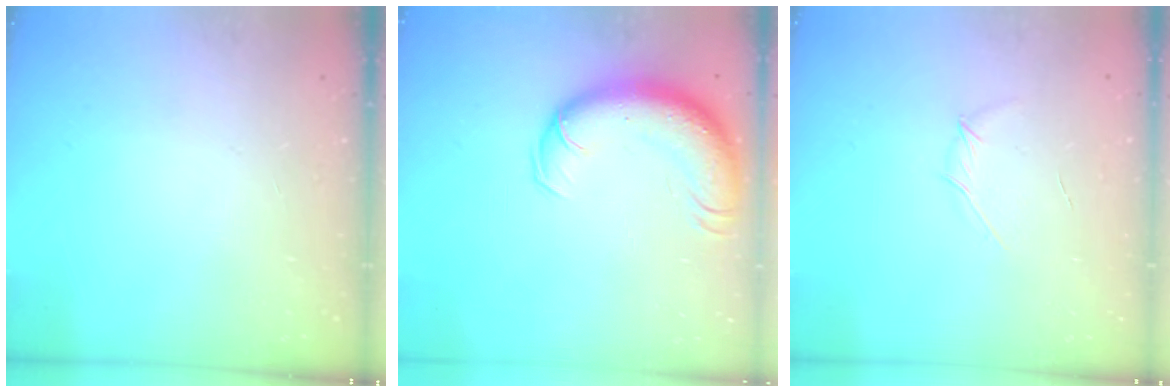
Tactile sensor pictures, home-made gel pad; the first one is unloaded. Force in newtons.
{"total": 14.3, "press": 13.9, "slide": 3.3}
{"total": 3.0, "press": 2.9, "slide": 0.6}